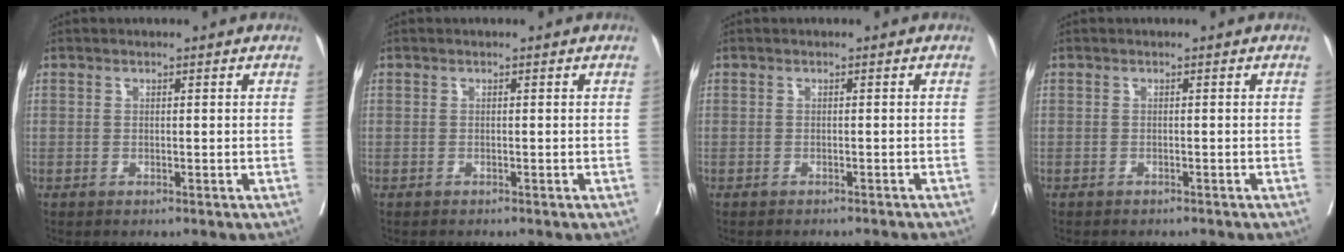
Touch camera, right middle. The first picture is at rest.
{"total": 0.5, "force": [-0.5, 0.0, 0.1], "torque": [0.000, -0.001, -0.010]}
{"total": 4.4, "force": [-4.2, 0.4, 1.0], "torque": [-0.014, -0.010, -0.046]}
{"total": 3.4, "force": [-3.1, 1.0, 1.1], "torque": [-0.018, -0.006, -0.038]}